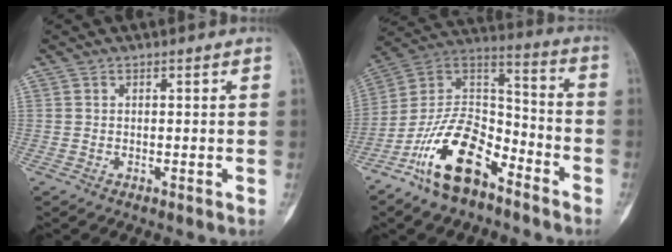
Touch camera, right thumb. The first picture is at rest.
{"total": 17.7, "force": [-10.6, 8.7, 11.1], "torque": [-0.188, 0.086, -0.201]}